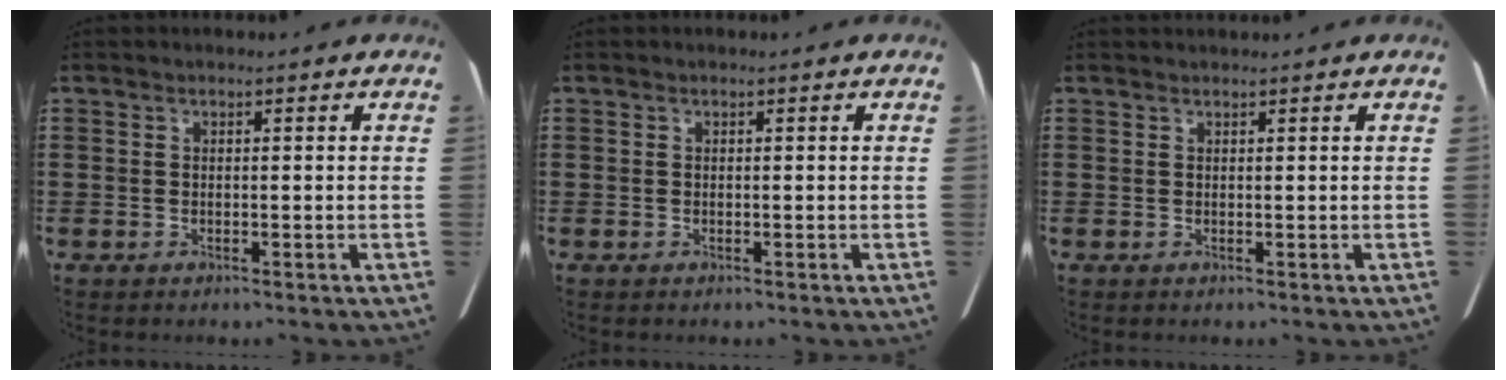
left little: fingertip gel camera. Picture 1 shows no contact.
{"total": 0.0}
{"total": 0.5, "force": [0.5, 0.0, 0.1], "torque": [-0.002, 0.001, 0.010]}